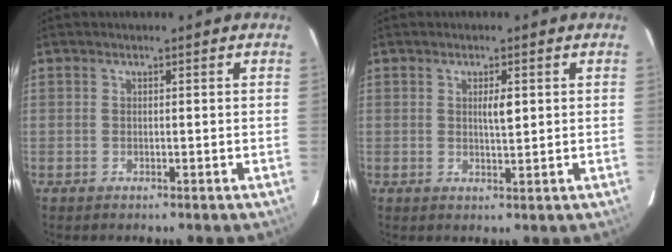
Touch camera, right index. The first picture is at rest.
{"total": 2.4, "force": [0.6, 0.5, 2.2], "torque": [-0.038, -0.002, 0.009]}